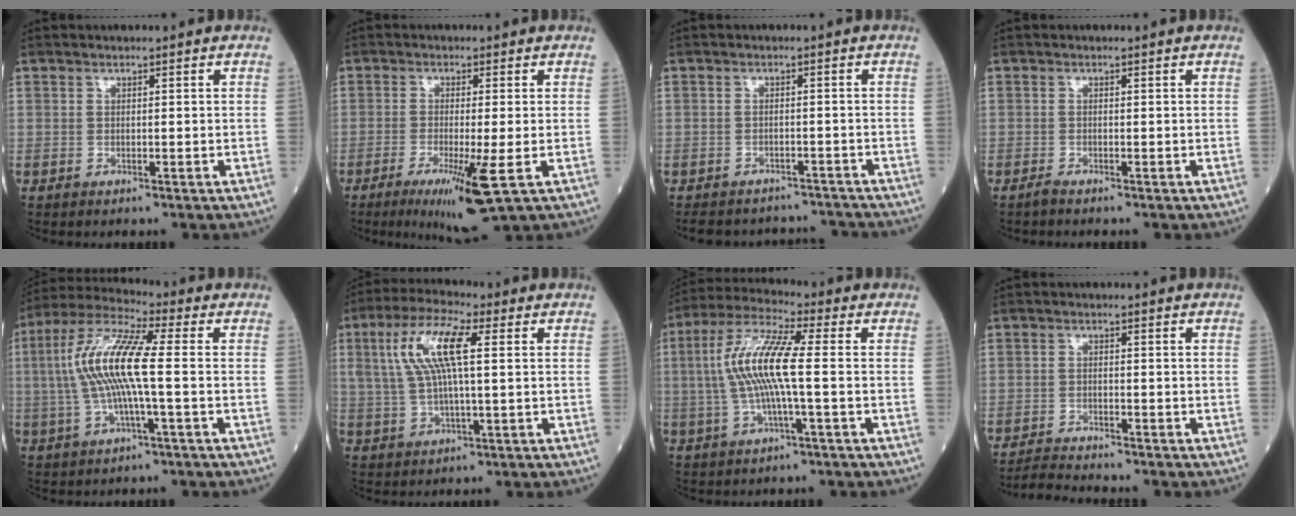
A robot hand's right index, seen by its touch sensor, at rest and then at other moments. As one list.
[{"total": 8.4, "force": [-3.5, -0.3, 7.6], "torque": [-0.129, -0.029, -0.056]}, {"total": 9.7, "force": [-9.1, 3.3, 0.8], "torque": [-0.007, 0.020, -0.110]}, {"total": 0.8, "force": [-0.7, -0.1, 0.1], "torque": [-0.007, -0.002, -0.016]}, {"total": 12.6, "force": [-0.1, 1.4, 12.5], "torque": [-0.263, 0.016, -0.011]}, {"total": 10.4, "force": [2.6, 2.1, 9.8], "torque": [-0.211, 0.019, 0.050]}, {"total": 11.2, "force": [-0.2, 1.1, 11.1], "torque": [-0.233, 0.016, -0.011]}, {"total": 3.4, "force": [-3.4, -0.7, 0.0], "torque": [-0.004, -0.019, -0.062]}]